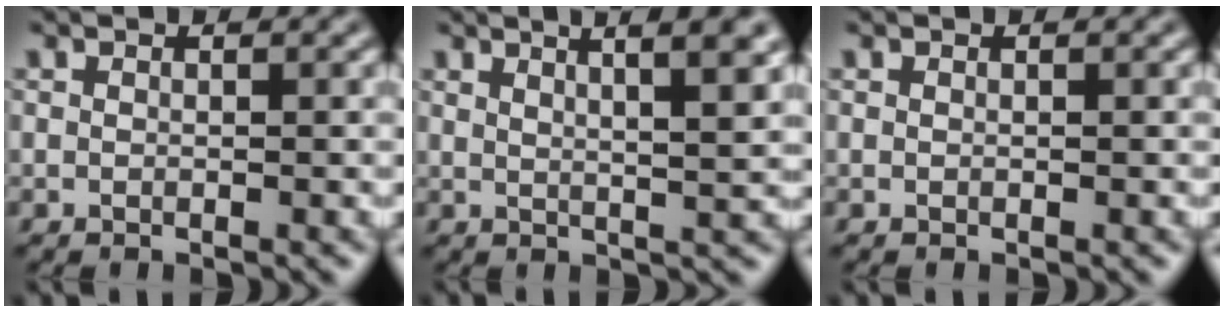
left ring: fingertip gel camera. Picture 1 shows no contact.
{"total": 6.4, "force": [3.8, 1.8, 4.9], "torque": [-0.047, 0.030, 0.034]}
{"total": 0.0}